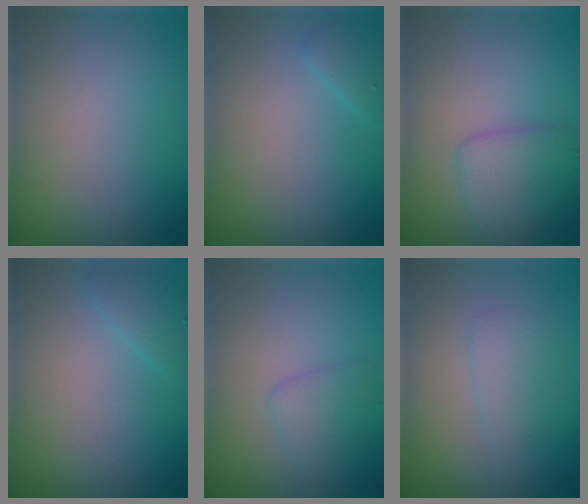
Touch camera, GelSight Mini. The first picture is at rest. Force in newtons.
{"total": 1.4, "press": 1.4, "slide": 0.1}
{"total": 3.0, "press": 3.0, "slide": 0.2}
{"total": 1.4, "press": 1.4, "slide": 0.1}
{"total": 1.9, "press": 1.9, "slide": 0.0}
{"total": 1.9, "press": 1.9, "slide": 0.0}